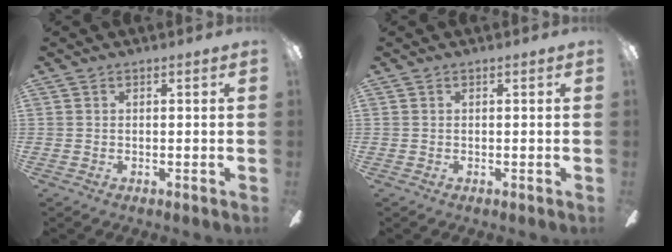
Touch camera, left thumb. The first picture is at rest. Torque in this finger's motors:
{"motor_torque": [0.00, 0.00, 0.00, 0.01, 0.00]}